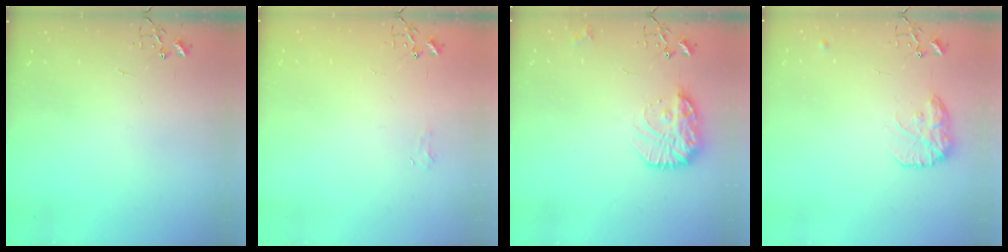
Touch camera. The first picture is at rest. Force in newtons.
{"total": 4.8, "press": 4.7, "slide": 0.6}
{"total": 16.1, "press": 16.0, "slide": 1.4}
{"total": 13.1, "press": 13.0, "slide": 0.7}